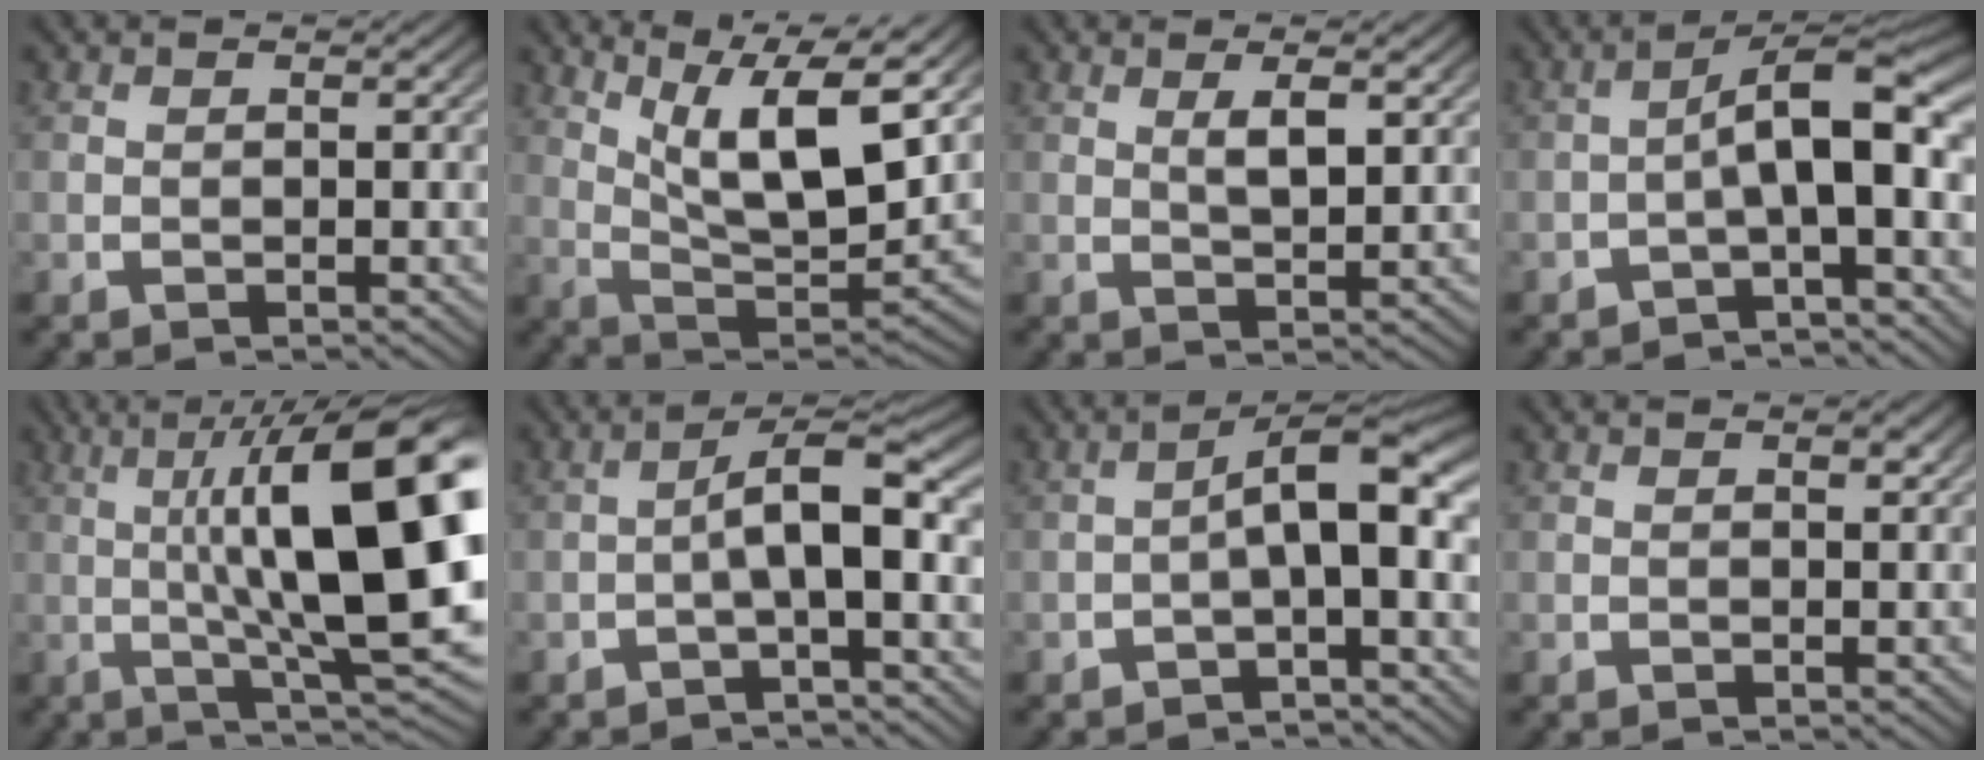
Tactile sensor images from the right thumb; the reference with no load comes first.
{"total": 12.7, "force": [4.1, 6.7, 10.0], "torque": [-0.168, -0.019, 0.064]}
{"total": 2.5, "force": [1.3, 0.6, 2.0], "torque": [-0.037, -0.001, 0.029]}
{"total": 7.5, "force": [-0.8, 4.0, 6.2], "torque": [-0.091, -0.013, -0.012]}
{"total": 17.5, "force": [2.2, 7.4, 15.7], "torque": [-0.216, -0.030, 0.037]}
{"total": 5.9, "force": [-0.4, 2.8, 5.1], "torque": [-0.087, -0.008, -0.006]}
{"total": 6.9, "force": [-0.5, 3.8, 5.8], "torque": [-0.077, -0.004, -0.013]}
{"total": 0.6, "force": [0.4, 0.2, 0.5], "torque": [-0.003, -0.001, 0.007]}